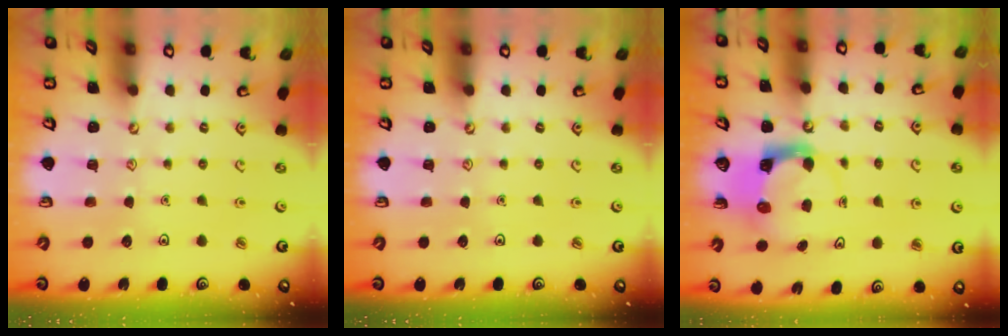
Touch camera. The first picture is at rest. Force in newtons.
{"total": 0.0}
{"total": 3.7, "press": 3.6, "slide": 0.5}